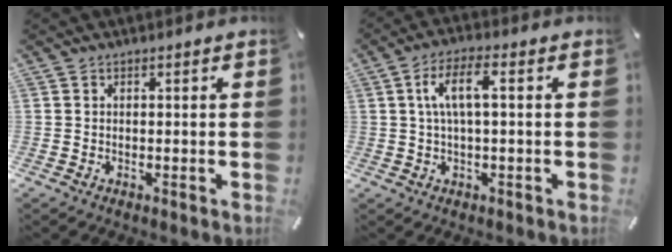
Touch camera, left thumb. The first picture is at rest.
{"total": 6.9, "force": [0.9, 2.2, 6.4], "torque": [-0.130, 0.007, 0.013]}